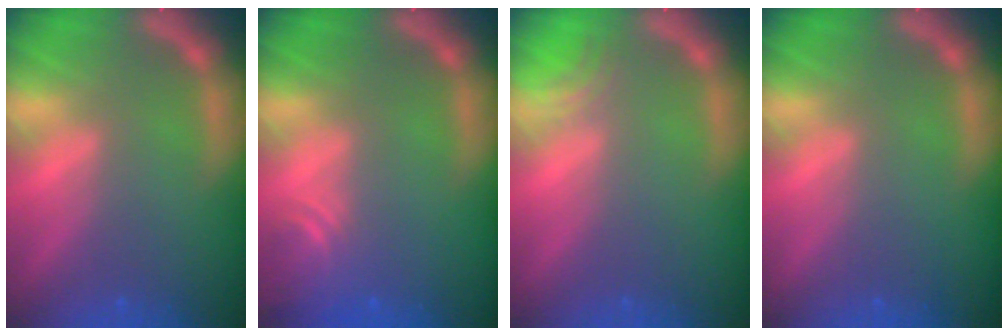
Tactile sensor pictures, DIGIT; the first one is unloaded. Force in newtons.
{"total": 3.0}
{"total": 1.5}
{"total": 0.0}